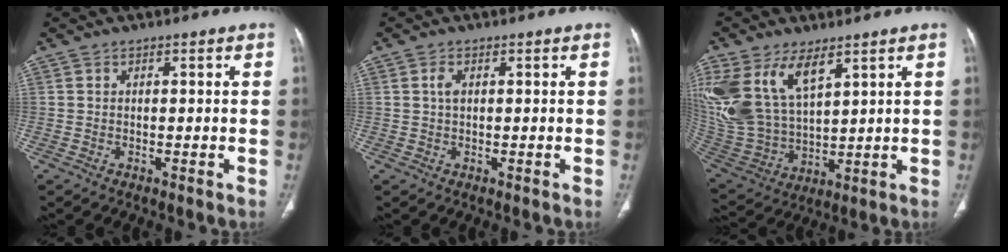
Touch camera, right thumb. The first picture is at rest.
{"total": 1.7, "force": [0.4, 0.9, 1.3], "torque": [-0.029, 0.004, 0.009]}
{"total": 19.1, "force": [9.1, 10.4, 13.2], "torque": [-0.283, -0.026, 0.194]}